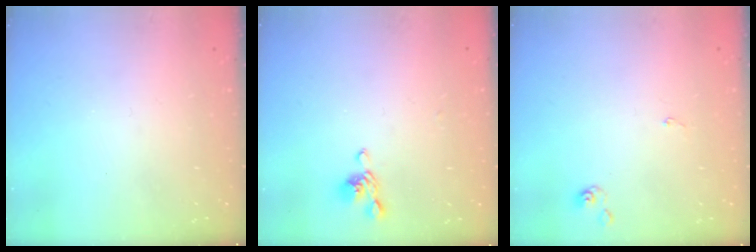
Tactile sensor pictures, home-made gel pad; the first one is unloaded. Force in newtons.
{"total": 3.8, "press": 3.8, "slide": 0.6}
{"total": 0.0}